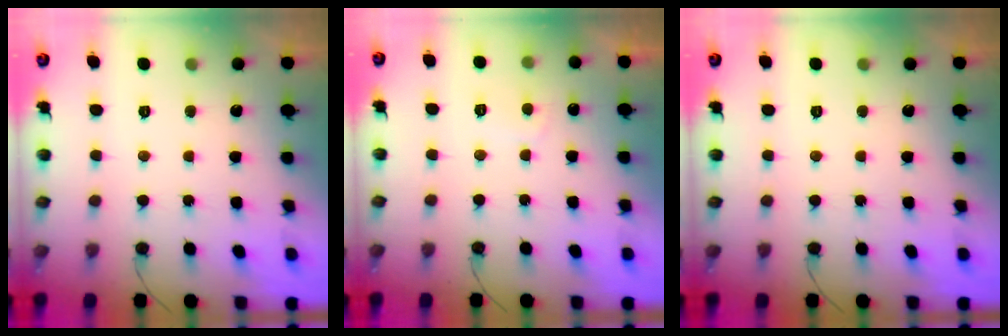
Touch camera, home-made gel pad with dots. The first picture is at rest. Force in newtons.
{"total": 2.1, "press": 2.0, "slide": 0.6}
{"total": 0.0}